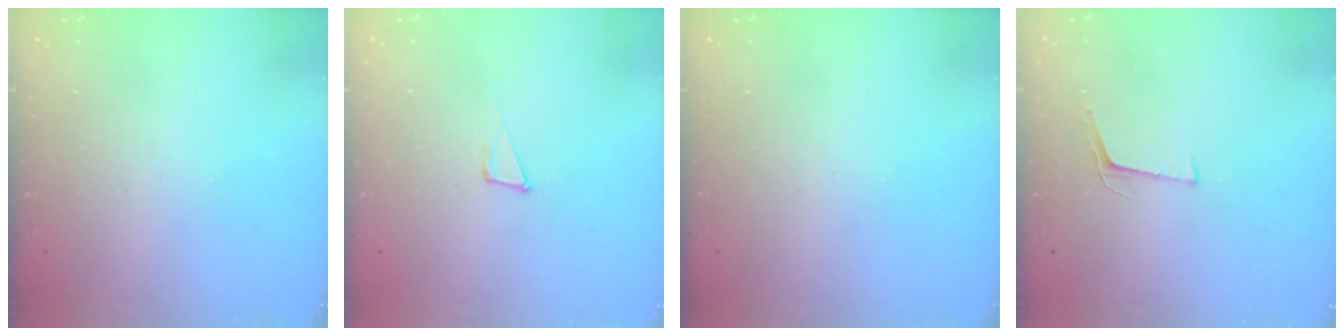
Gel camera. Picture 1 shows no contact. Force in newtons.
{"total": 6.3, "press": 6.1, "slide": 1.2}
{"total": 0.0}
{"total": 4.2, "press": 3.5, "slide": 2.3}